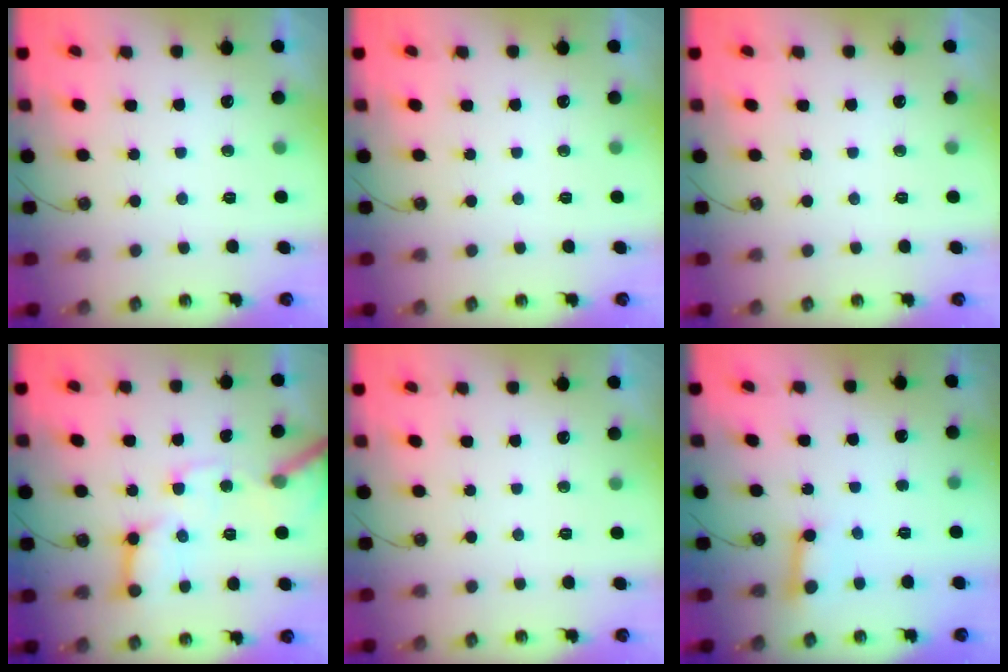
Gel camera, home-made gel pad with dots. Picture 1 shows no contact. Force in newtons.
{"total": 0.0}
{"total": 0.0}
{"total": 13.8, "press": 13.7, "slide": 1.3}
{"total": 0.0}
{"total": 4.8, "press": 4.8, "slide": 0.4}